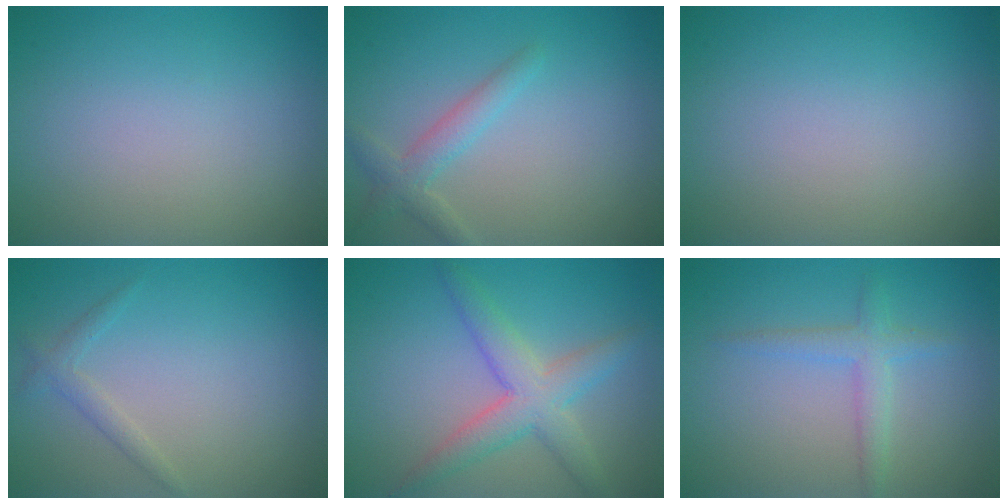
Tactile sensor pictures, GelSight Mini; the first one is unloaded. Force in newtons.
{"total": 2.3, "press": 2.3, "slide": 0.0}
{"total": 0.0}
{"total": 1.3, "press": 1.3, "slide": 0.1}
{"total": 4.5, "press": 4.5, "slide": 0.0}
{"total": 2.2, "press": 2.2, "slide": 0.0}